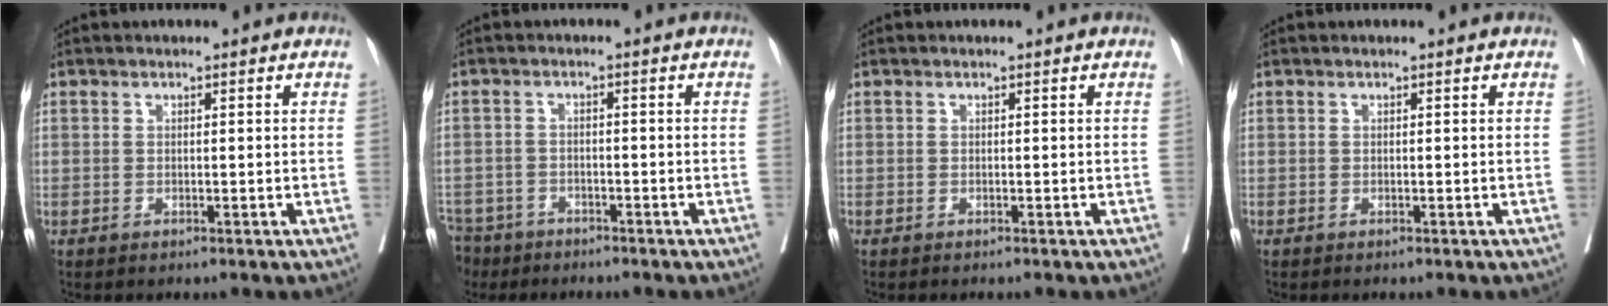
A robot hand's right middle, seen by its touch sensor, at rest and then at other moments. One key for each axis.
{"total": 8.2, "fx": -6.4, "fy": 4.9, "fz": 1.7, "tx": -0.053, "ty": -0.009, "tz": -0.109}
{"total": 0.0}
{"total": 0.0}